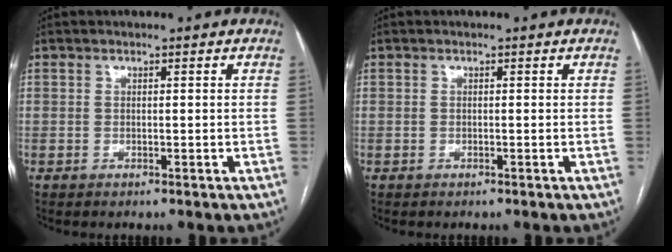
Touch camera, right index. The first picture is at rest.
{"total": 0.0}